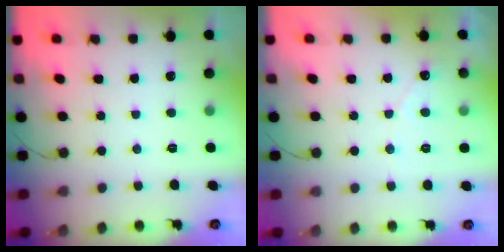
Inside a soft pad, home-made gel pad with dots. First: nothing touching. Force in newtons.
{"total": 2.4, "press": 2.4, "slide": 0.1}